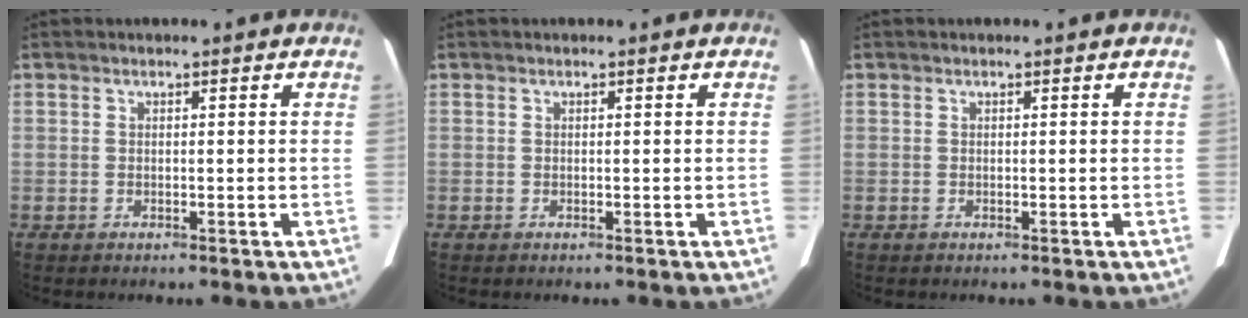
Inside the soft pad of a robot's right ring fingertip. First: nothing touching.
{"total": 0.0}
{"total": 0.0}